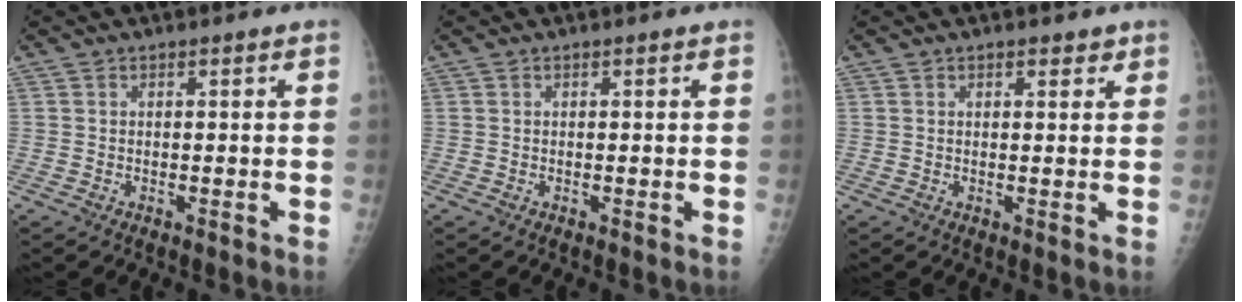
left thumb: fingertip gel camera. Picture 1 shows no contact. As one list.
[{"total": 0.0}, {"total": 1.8, "force": [1.3, 1.0, 0.9], "torque": [0.001, -0.005, 0.013]}]